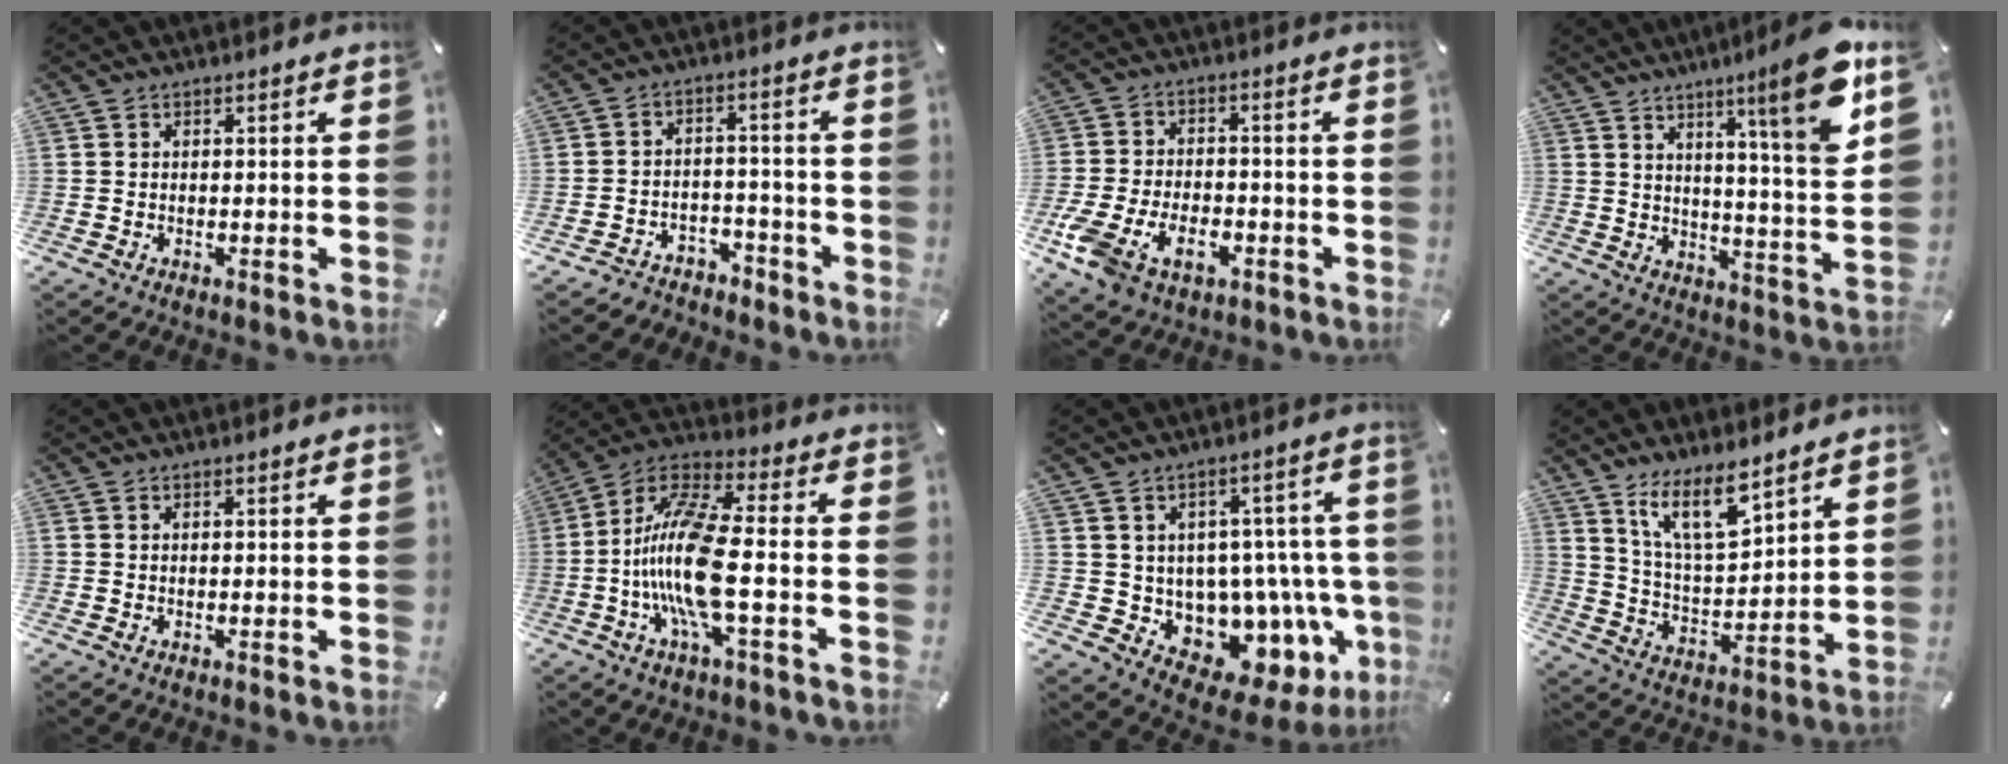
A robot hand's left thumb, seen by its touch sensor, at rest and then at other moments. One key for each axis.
{"total": 3.9, "fx": -2.8, "fy": 2.6, "fz": 0.4, "tx": -0.005, "ty": 0.013, "tz": -0.054}
{"total": 11.0, "fx": -5.0, "fy": 7.0, "fz": 6.8, "tx": -0.152, "ty": 0.017, "tz": -0.089}
{"total": 14.9, "fx": 9.7, "fy": 0.6, "fz": 11.3, "tx": -0.157, "ty": -0.070, "tz": 0.142}
{"total": 0.0}
{"total": 17.4, "fx": -3.0, "fy": 4.9, "fz": 16.4, "tx": -0.348, "ty": -0.012, "tz": -0.056}
{"total": 9.3, "fx": -2.2, "fy": 8.0, "fz": 4.2, "tx": -0.054, "ty": -0.022, "tz": -0.018}
{"total": 12.8, "fx": 9.5, "fy": 4.2, "fz": 7.6, "tx": -0.149, "ty": -0.045, "tz": 0.171}